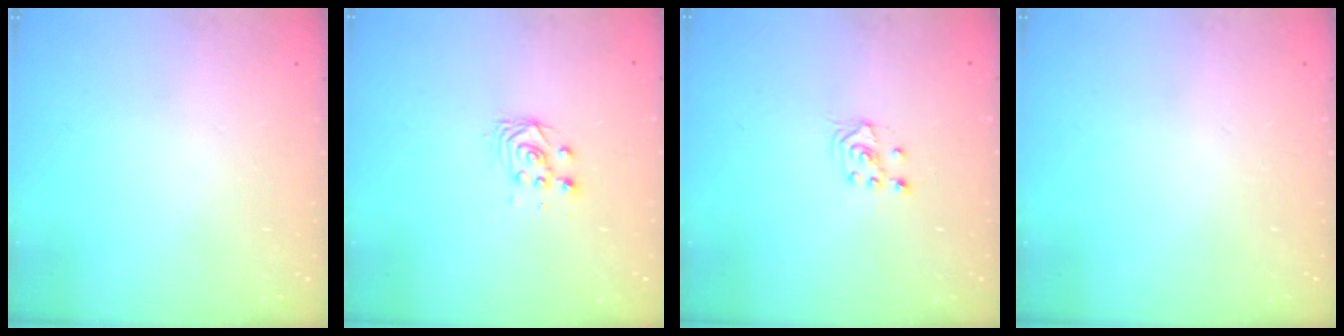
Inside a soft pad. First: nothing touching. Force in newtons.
{"total": 2.8, "press": 2.5, "slide": 1.3}
{"total": 2.1, "press": 2.0, "slide": 0.8}
{"total": 0.0}